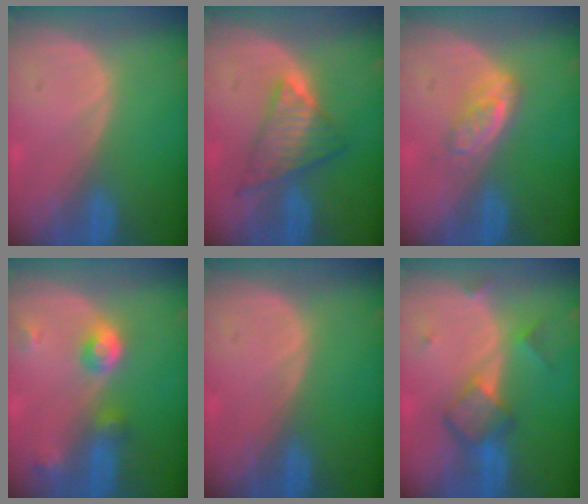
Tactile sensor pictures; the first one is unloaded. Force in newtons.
{"total": 6.6, "press": 6.3, "slide": 1.8}
{"total": 3.8, "press": 3.8, "slide": 0.2}
{"total": 4.8, "press": 4.4, "slide": 1.9}
{"total": 0.0}
{"total": 5.7, "press": 5.4, "slide": 1.7}